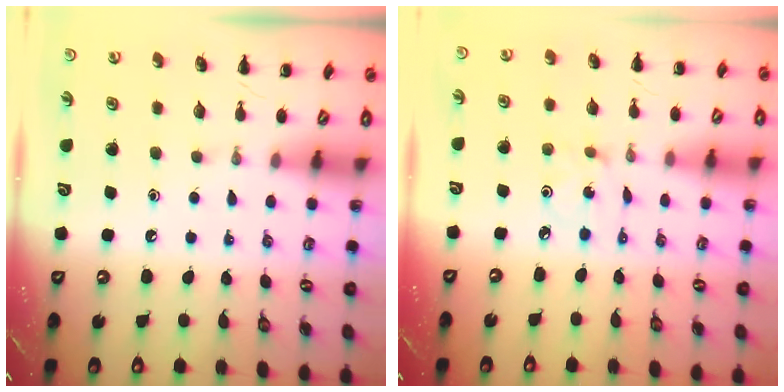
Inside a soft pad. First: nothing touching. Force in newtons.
{"total": 1.0, "press": 0.9, "slide": 0.3}